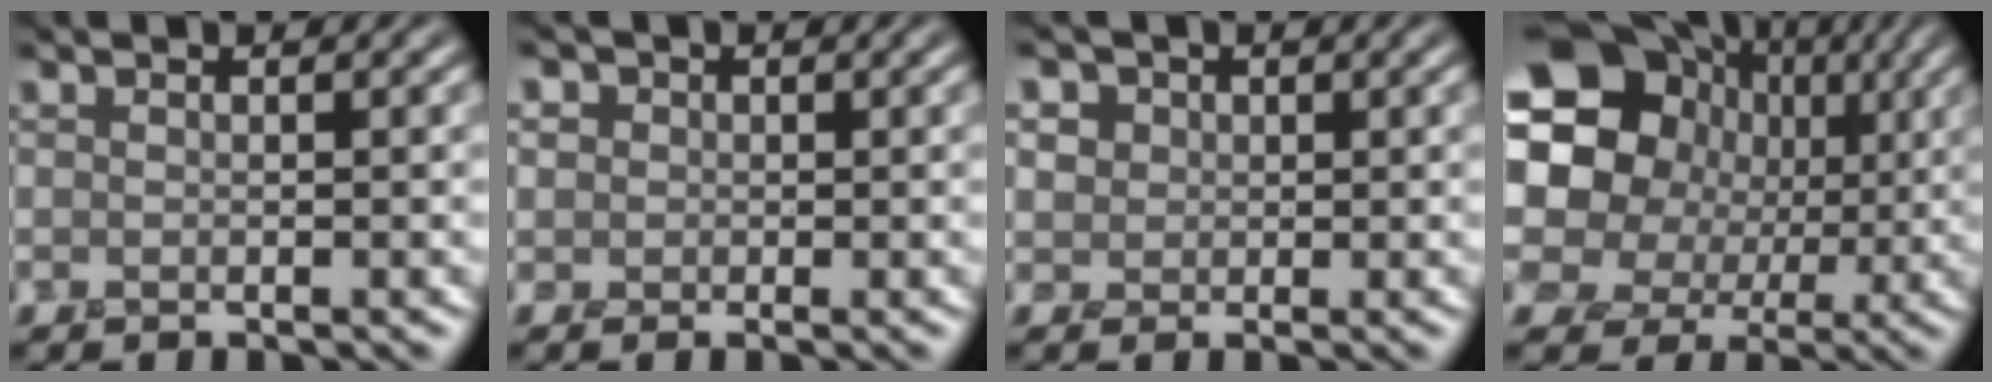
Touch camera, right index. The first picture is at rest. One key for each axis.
{"total": 2.2, "fx": 0.4, "fy": 2.0, "fz": 0.7, "tx": -0.010, "ty": 0.005, "tz": -0.007}
{"total": 3.9, "fx": 1.5, "fy": 3.3, "fz": 1.5, "tx": -0.033, "ty": 0.006, "tz": 0.014}
{"total": 16.5, "fx": 3.7, "fy": 13.8, "fz": 8.2, "tx": -0.160, "ty": 0.028, "tz": 0.038}